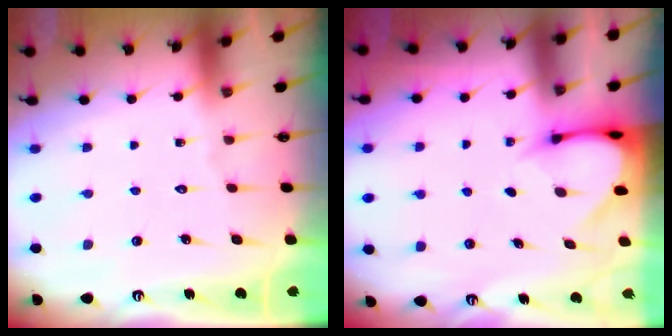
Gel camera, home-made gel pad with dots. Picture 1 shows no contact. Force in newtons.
{"total": 3.3, "press": 3.3, "slide": 0.1}